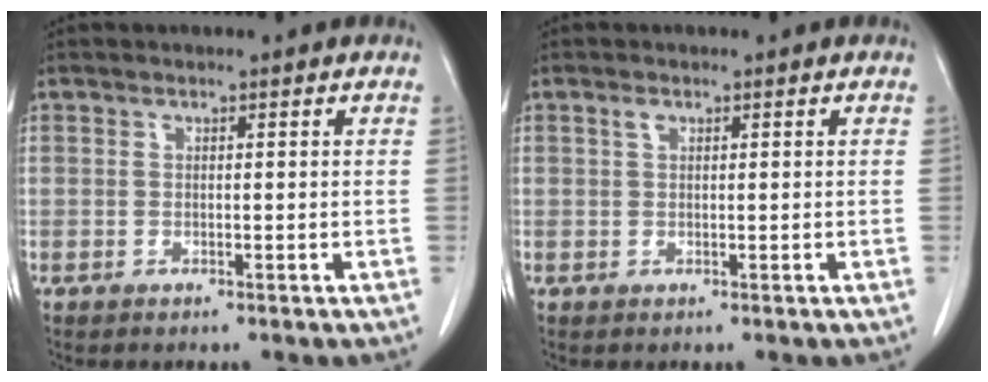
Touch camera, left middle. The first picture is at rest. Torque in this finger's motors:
{"motor_torque": [0.43, -0.11, 0.05, 0.05]}